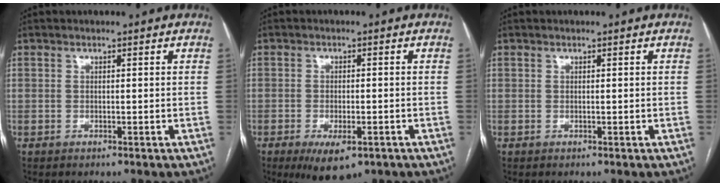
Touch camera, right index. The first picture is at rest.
{"total": 6.7, "force": [-3.8, 2.5, 4.9], "torque": [-0.080, -0.011, -0.052]}
{"total": 0.0}